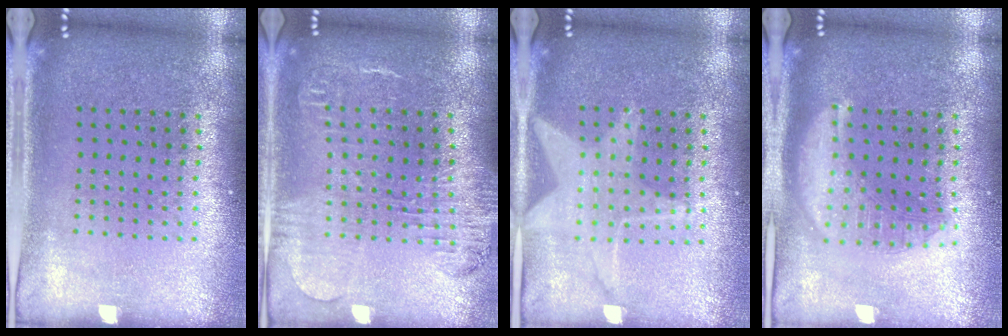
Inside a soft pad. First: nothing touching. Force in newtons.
{"total": 1.8, "press": 1.7, "slide": 0.7}
{"total": 1.4, "press": 1.4, "slide": 0.2}
{"total": 2.8, "press": 2.8, "slide": 0.3}